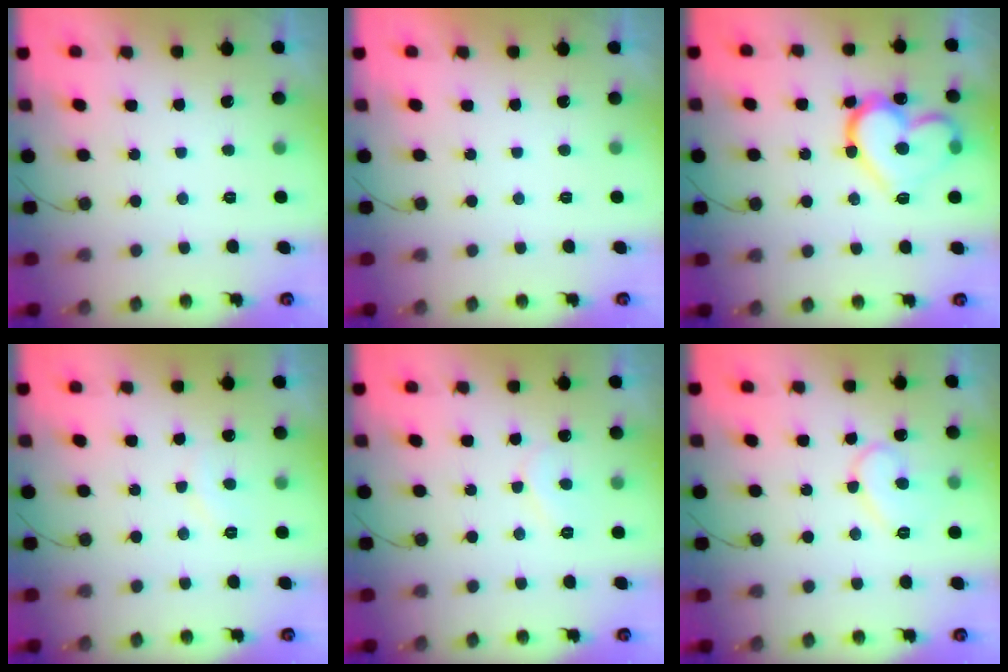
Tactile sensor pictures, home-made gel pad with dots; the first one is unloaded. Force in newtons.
{"total": 1.7, "press": 1.7, "slide": 0.1}
{"total": 18.3, "press": 18.2, "slide": 1.9}
{"total": 6.1, "press": 6.1, "slide": 0.5}
{"total": 6.4, "press": 6.4, "slide": 0.5}
{"total": 9.5, "press": 9.4, "slide": 0.7}